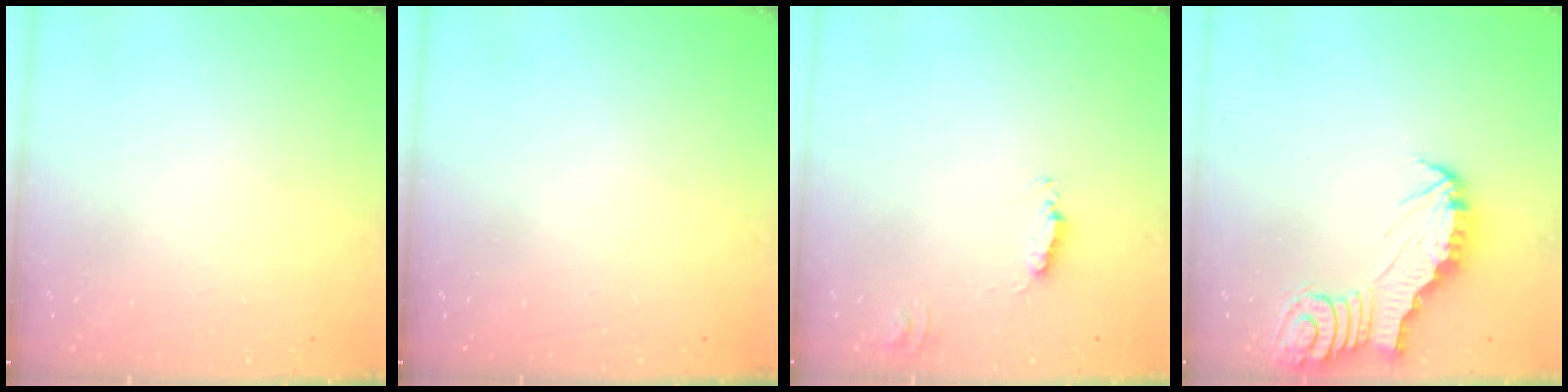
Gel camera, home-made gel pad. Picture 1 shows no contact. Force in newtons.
{"total": 0.0}
{"total": 2.0, "press": 2.0, "slide": 0.2}
{"total": 3.0, "press": 2.9, "slide": 0.3}